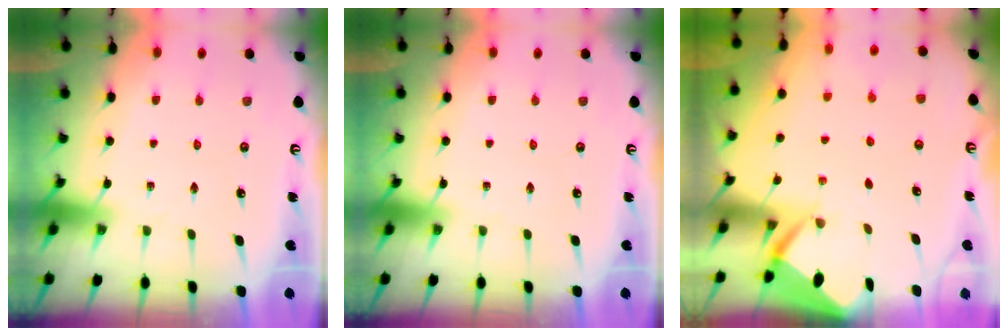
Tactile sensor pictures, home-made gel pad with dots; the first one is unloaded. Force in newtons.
{"total": 0.0}
{"total": 2.8, "press": 2.8, "slide": 0.3}